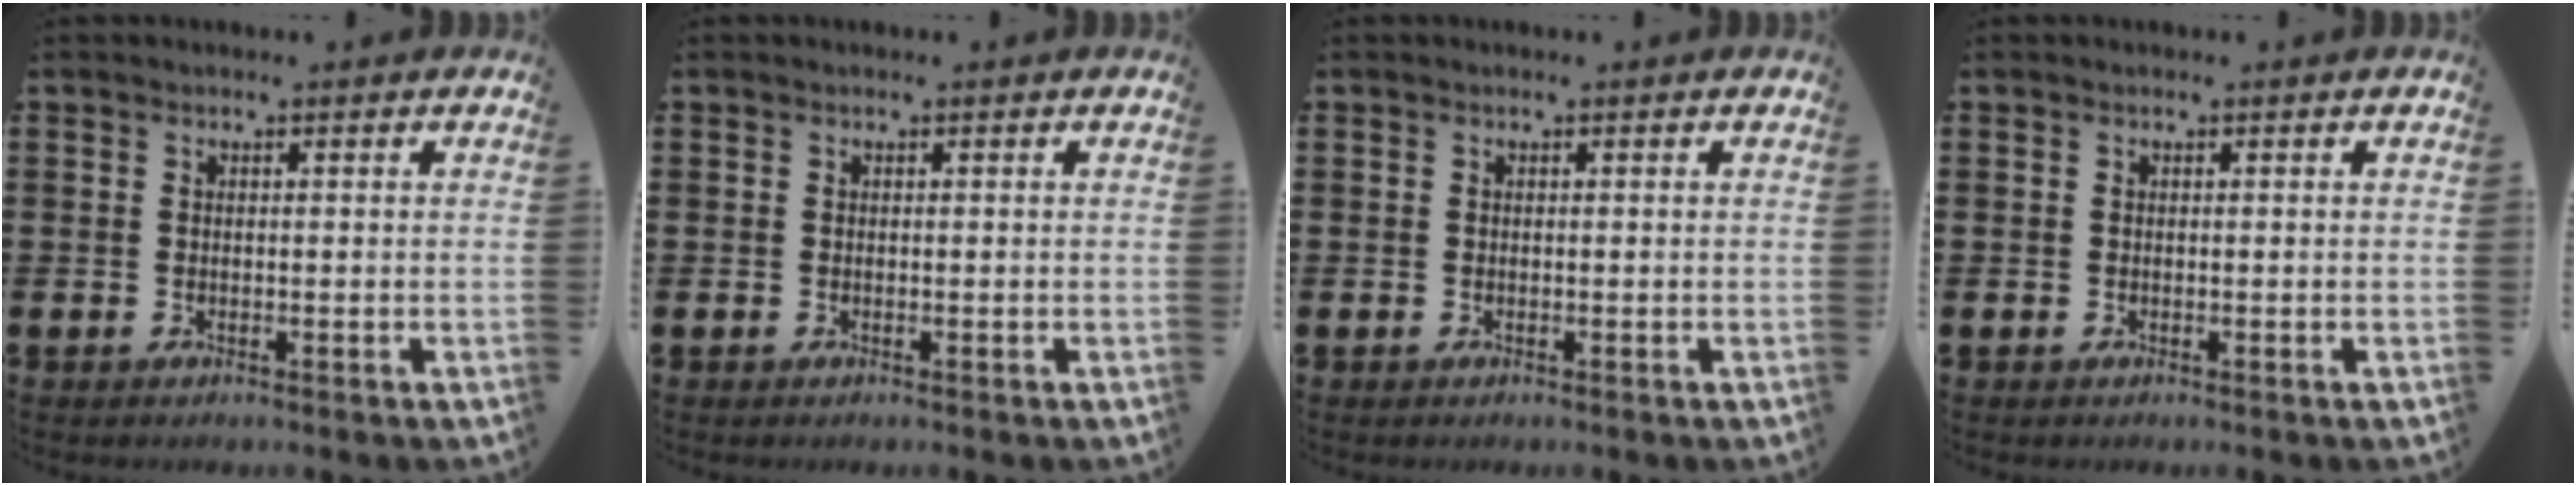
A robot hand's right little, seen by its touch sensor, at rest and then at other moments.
{"total": 0.0}
{"total": 0.0}
{"total": 0.0}